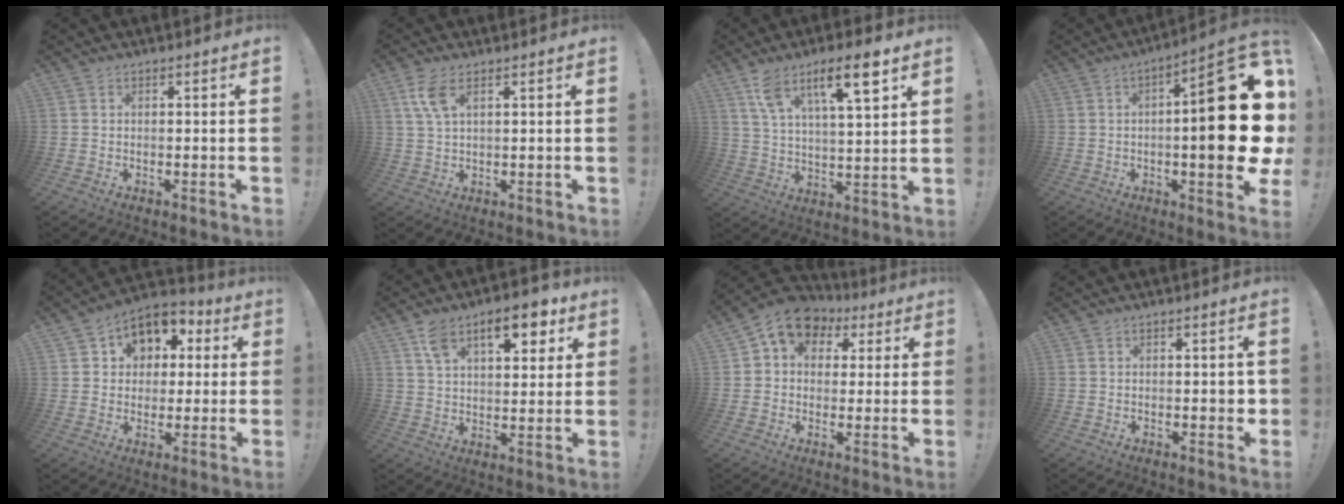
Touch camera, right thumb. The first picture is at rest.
{"total": 6.1, "force": [2.9, 2.3, 4.9], "torque": [-0.099, -0.006, 0.051]}
{"total": 13.6, "force": [8.0, 3.3, 10.4], "torque": [-0.167, -0.032, 0.126]}
{"total": 24.5, "force": [-0.1, 6.2, 23.8], "torque": [-0.336, 0.003, -0.002]}
{"total": 9.7, "force": [3.4, 8.3, 3.9], "torque": [-0.062, -0.012, 0.071]}
{"total": 14.0, "force": [7.5, 6.9, 9.6], "torque": [-0.136, -0.026, 0.128]}
{"total": 9.6, "force": [4.2, 7.6, 4.1], "torque": [-0.061, -0.018, 0.082]}
{"total": 2.1, "force": [-0.3, 1.4, 1.5], "torque": [-0.025, 0.008, -0.005]}